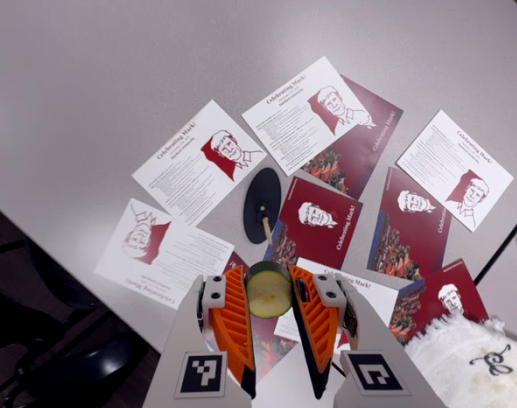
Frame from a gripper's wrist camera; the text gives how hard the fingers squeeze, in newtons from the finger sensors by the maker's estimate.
{"total": 10.2, "left": 9.7, "right": 10.8}